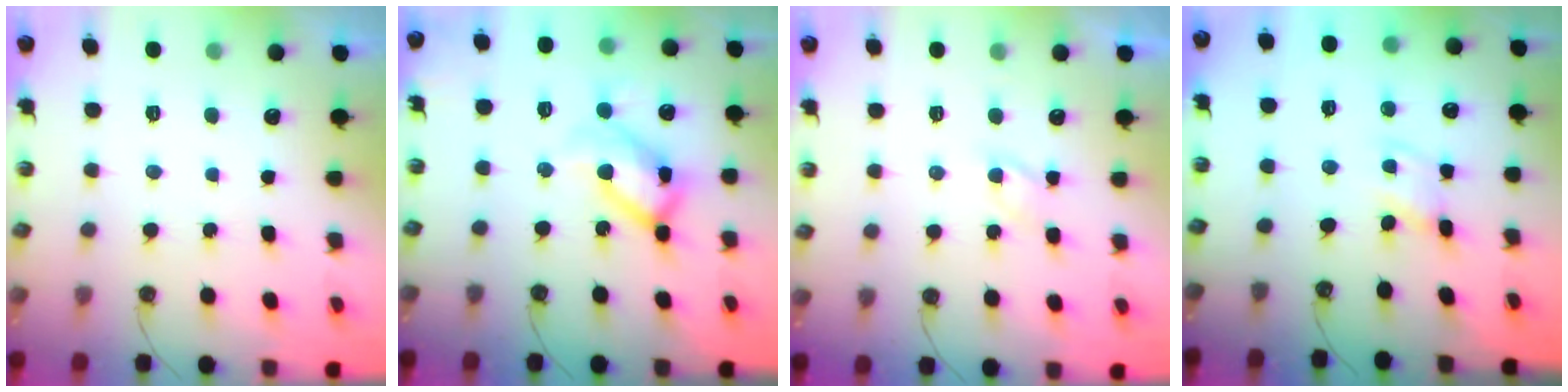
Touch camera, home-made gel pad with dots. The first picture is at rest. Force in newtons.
{"total": 17.1, "press": 17.0, "slide": 1.6}
{"total": 2.9, "press": 2.8, "slide": 0.6}
{"total": 1.4, "press": 1.4, "slide": 0.1}